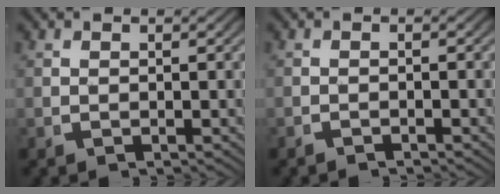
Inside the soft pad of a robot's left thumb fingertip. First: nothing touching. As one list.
[{"total": 0.9, "force": [-0.9, 0.1, 0.1], "torque": [0.001, 0.000, -0.018]}]